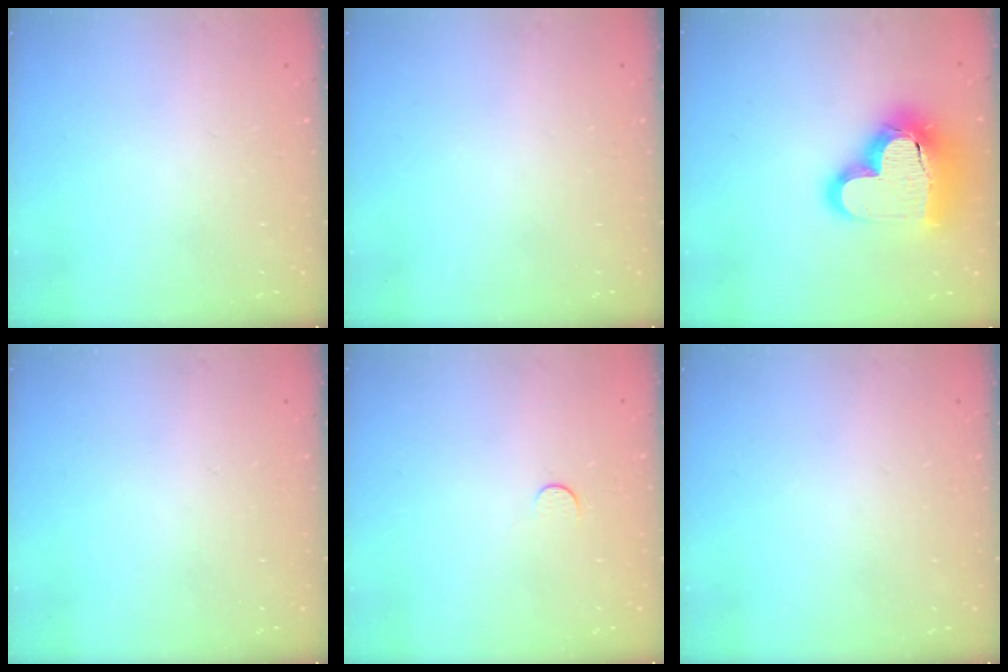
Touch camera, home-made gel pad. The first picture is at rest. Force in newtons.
{"total": 0.0}
{"total": 23.9, "press": 23.8, "slide": 2.0}
{"total": 0.0}
{"total": 3.5, "press": 3.5, "slide": 0.3}
{"total": 0.0}